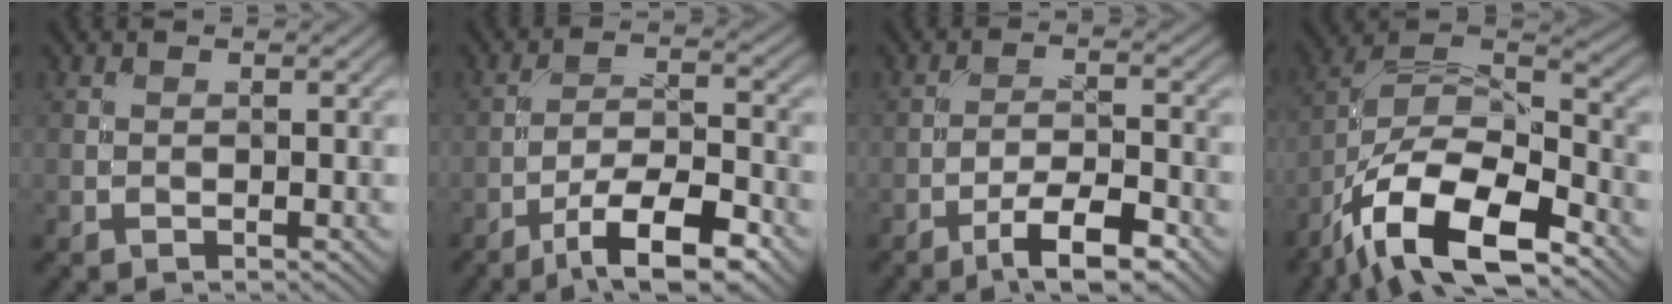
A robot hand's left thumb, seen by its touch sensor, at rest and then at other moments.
{"total": 9.8, "force": [-6.3, 2.8, 7.0], "torque": [-0.118, 0.005, -0.110]}
{"total": 6.9, "force": [-4.5, 1.7, 4.9], "torque": [-0.080, 0.007, -0.079]}
{"total": 16.0, "force": [-10.0, 6.5, 10.7], "torque": [-0.217, -0.019, -0.188]}